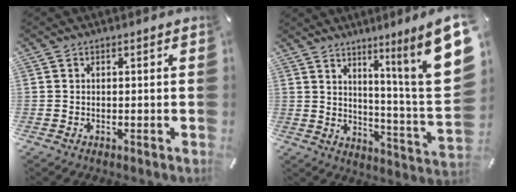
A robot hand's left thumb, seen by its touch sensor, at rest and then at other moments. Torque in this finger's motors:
{"motor_torque": [2.65, 2.36, 1.13, -1.07, 0.21]}